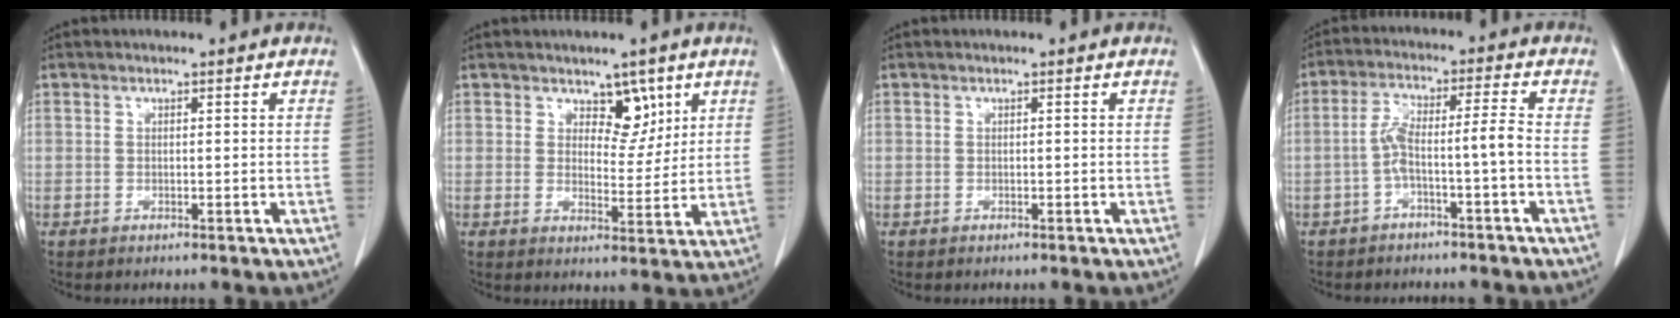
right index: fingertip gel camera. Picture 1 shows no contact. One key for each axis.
{"total": 4.9, "fx": 3.0, "fy": 2.7, "fz": 2.6, "tx": -0.025, "ty": -0.005, "tz": 0.049}
{"total": 0.0}
{"total": 5.6, "fx": -2.0, "fy": -0.1, "fz": 5.2, "tx": -0.104, "ty": 0.027, "tz": -0.033}